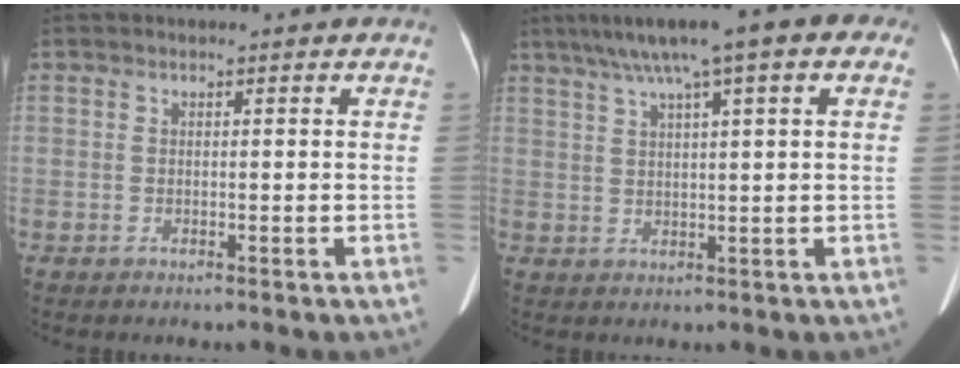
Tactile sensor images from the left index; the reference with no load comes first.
{"total": 12.7, "force": [7.4, 2.1, 10.1], "torque": [-0.158, 0.046, 0.104]}